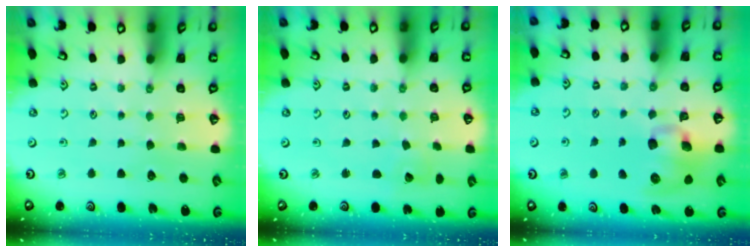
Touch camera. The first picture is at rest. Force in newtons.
{"total": 1.6, "press": 1.6, "slide": 0.2}
{"total": 10.6, "press": 10.5, "slide": 1.5}